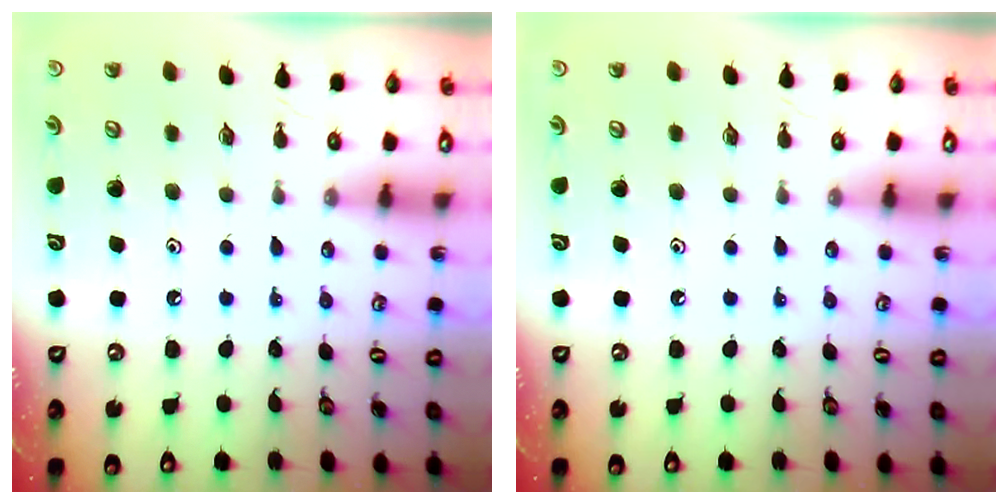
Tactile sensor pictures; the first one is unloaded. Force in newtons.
{"total": 0.0}